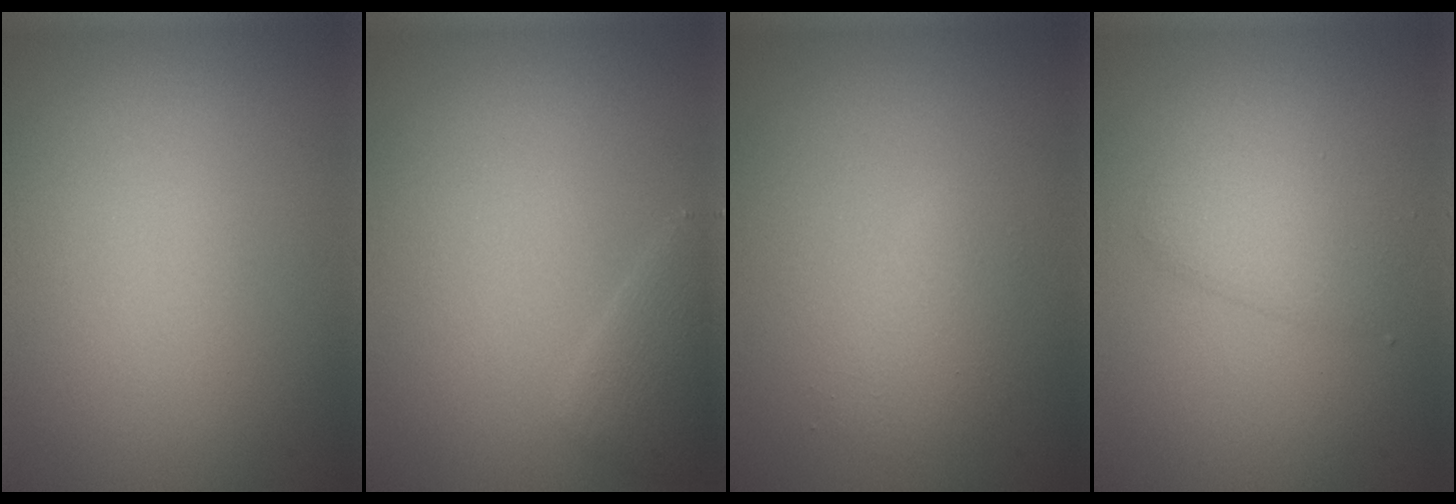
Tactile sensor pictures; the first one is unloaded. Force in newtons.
{"total": 1.7, "press": 1.7, "slide": 0.1}
{"total": 1.8, "press": 1.8, "slide": 0.2}
{"total": 2.5, "press": 2.5, "slide": 0.0}